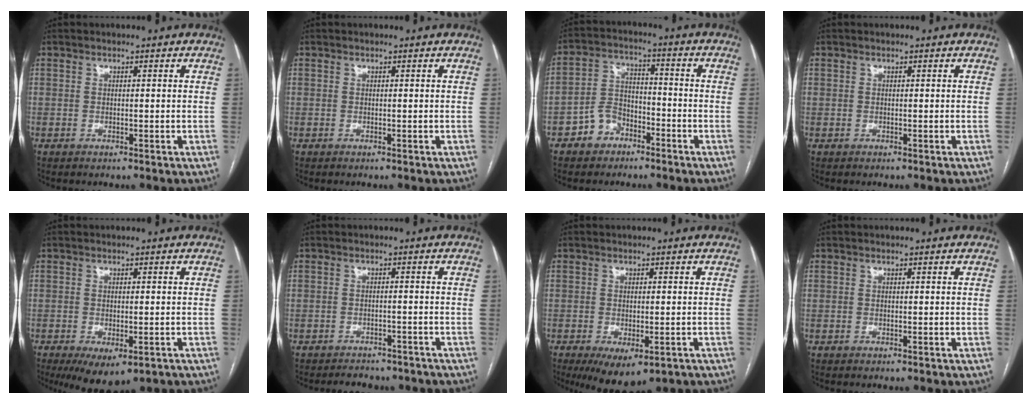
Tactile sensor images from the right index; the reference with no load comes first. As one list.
[{"total": 0.0}, {"total": 6.5, "force": [-3.8, 4.7, 2.4], "torque": [-0.052, 0.022, -0.066]}, {"total": 0.0}, {"total": 7.5, "force": [-4.4, 2.9, 5.3], "torque": [-0.076, -0.016, -0.062]}, {"total": 6.2, "force": [-5.5, 2.5, 1.6], "torque": [-0.020, 0.003, -0.061]}, {"total": 8.0, "force": [-4.7, 3.2, 5.6], "torque": [-0.081, -0.016, -0.065]}, {"total": 0.0}]